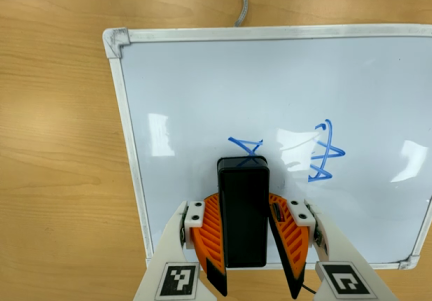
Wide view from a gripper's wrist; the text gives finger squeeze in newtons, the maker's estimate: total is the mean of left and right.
{"total": 10.3, "left": 11.8, "right": 8.9}